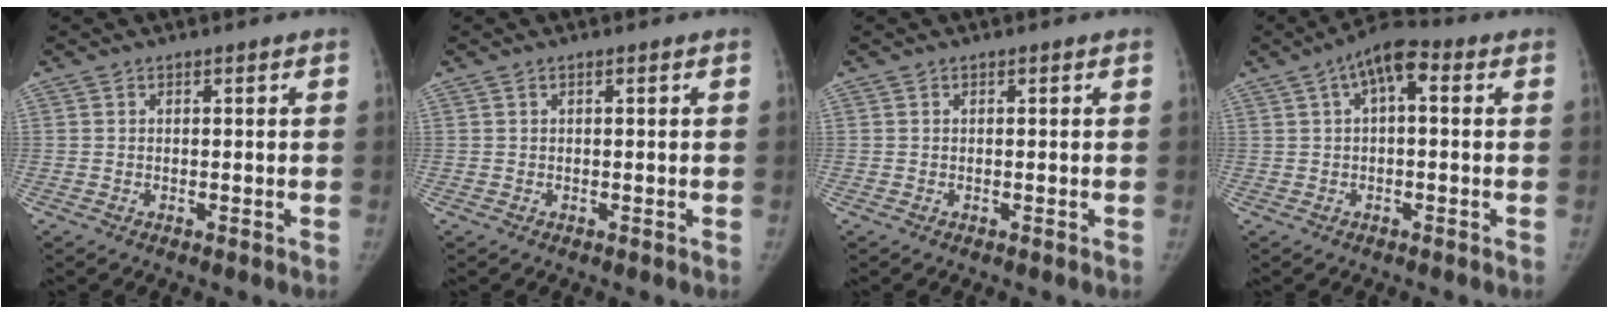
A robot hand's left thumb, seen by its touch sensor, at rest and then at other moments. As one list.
[{"total": 0.0}, {"total": 0.0}, {"total": 7.5, "force": [2.2, 3.3, 6.4], "torque": [-0.100, 0.026, 0.026]}]